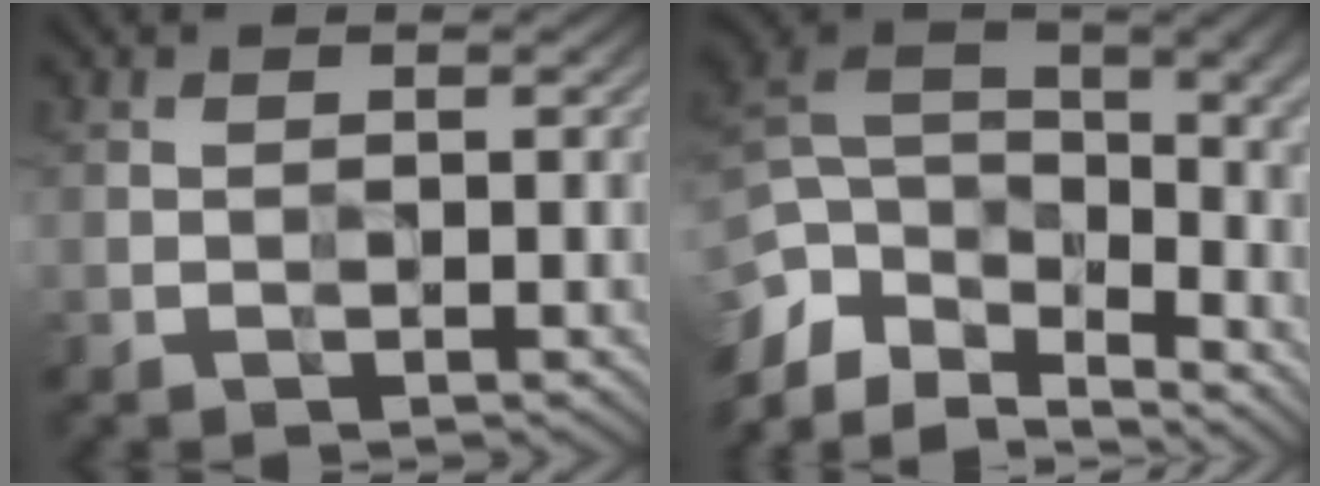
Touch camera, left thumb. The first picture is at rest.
{"total": 12.1, "force": [-5.0, 5.6, 9.5], "torque": [-0.227, -0.002, -0.088]}